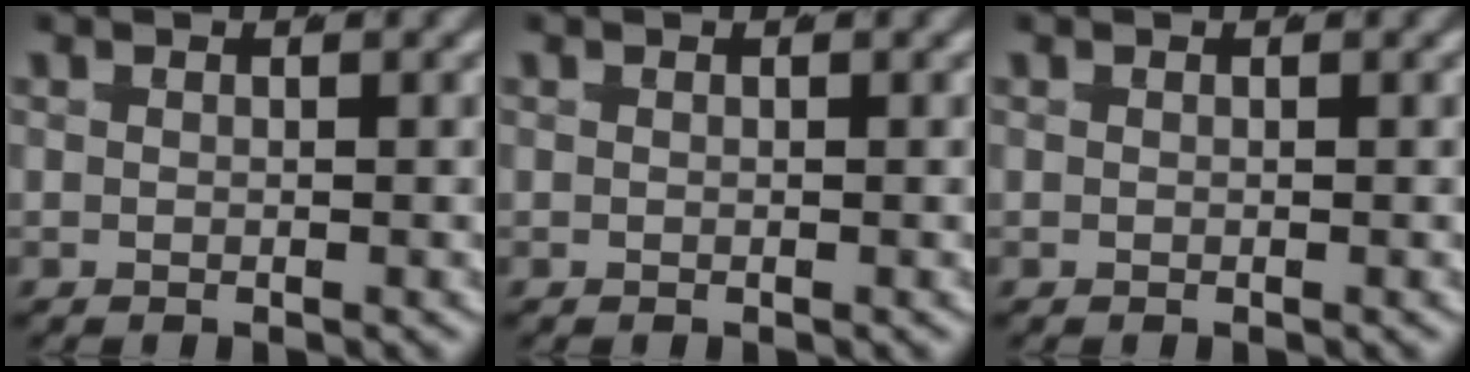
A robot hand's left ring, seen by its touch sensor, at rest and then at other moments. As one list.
[{"total": 0.0}, {"total": 0.0}]